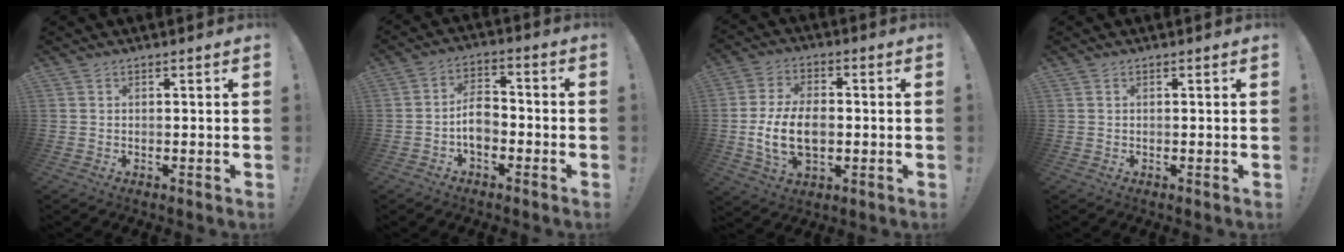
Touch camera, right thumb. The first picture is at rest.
{"total": 7.3, "force": [-2.4, 4.6, 5.2], "torque": [-0.093, 0.015, -0.042]}
{"total": 14.5, "force": [-1.8, 9.3, 11.0], "torque": [-0.202, 0.002, -0.032]}
{"total": 0.0}